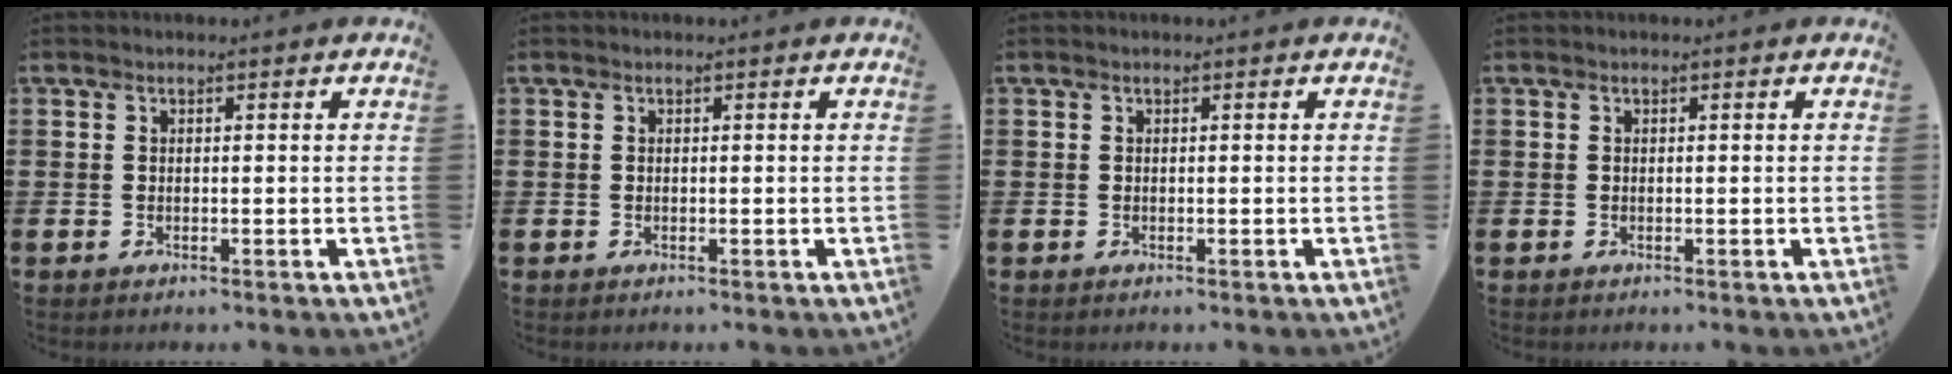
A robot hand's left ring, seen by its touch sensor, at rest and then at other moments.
{"total": 0.0}
{"total": 0.0}
{"total": 0.0}